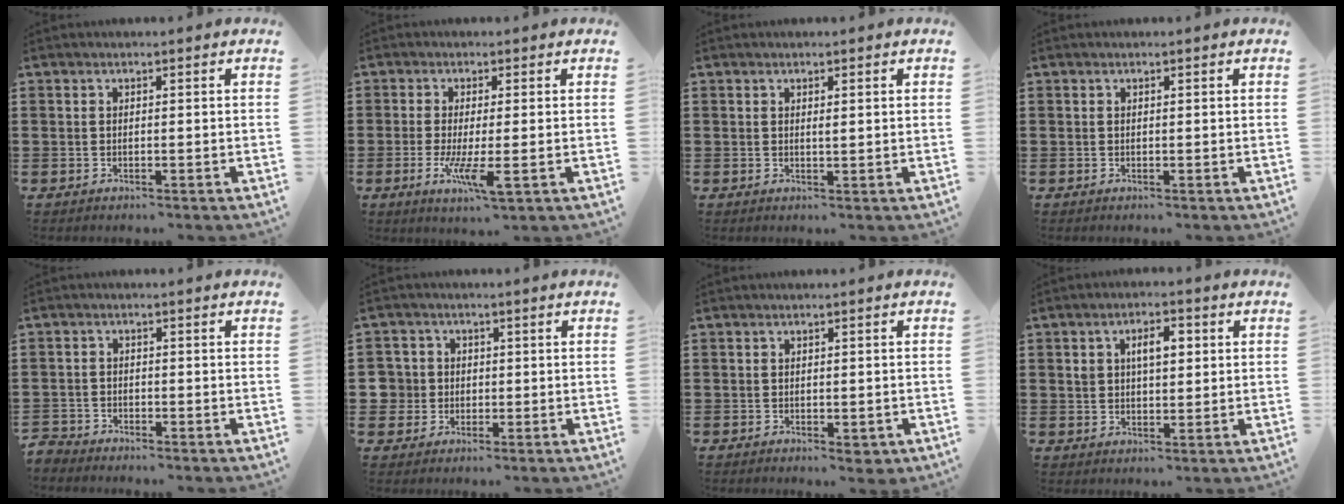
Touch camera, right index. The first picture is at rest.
{"total": 5.9, "force": [-1.8, 1.0, 5.5], "torque": [-0.119, -0.023, -0.034]}
{"total": 0.8, "force": [0.3, 0.1, 0.7], "torque": [-0.014, 0.001, 0.005]}
{"total": 0.0}
{"total": 2.5, "force": [-2.4, 0.3, -0.3], "torque": [-0.003, -0.001, -0.055]}
{"total": 4.0, "force": [-0.4, 4.0, 0.5], "torque": [-0.044, 0.005, -0.014]}
{"total": 1.1, "force": [-0.8, 0.4, 0.7], "torque": [-0.016, -0.005, -0.013]}
{"total": 4.3, "force": [1.1, 2.5, 3.4], "torque": [-0.057, 0.009, 0.012]}